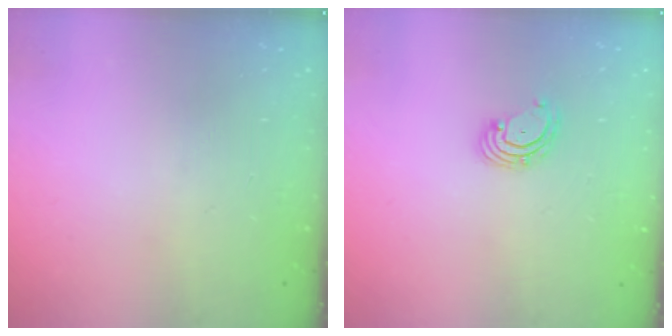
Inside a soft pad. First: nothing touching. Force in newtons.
{"total": 2.7, "press": 2.7, "slide": 0.6}